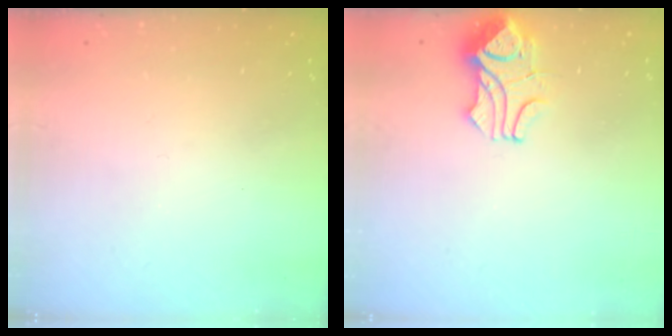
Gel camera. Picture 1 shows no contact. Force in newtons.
{"total": 3.4, "press": 3.3, "slide": 1.1}